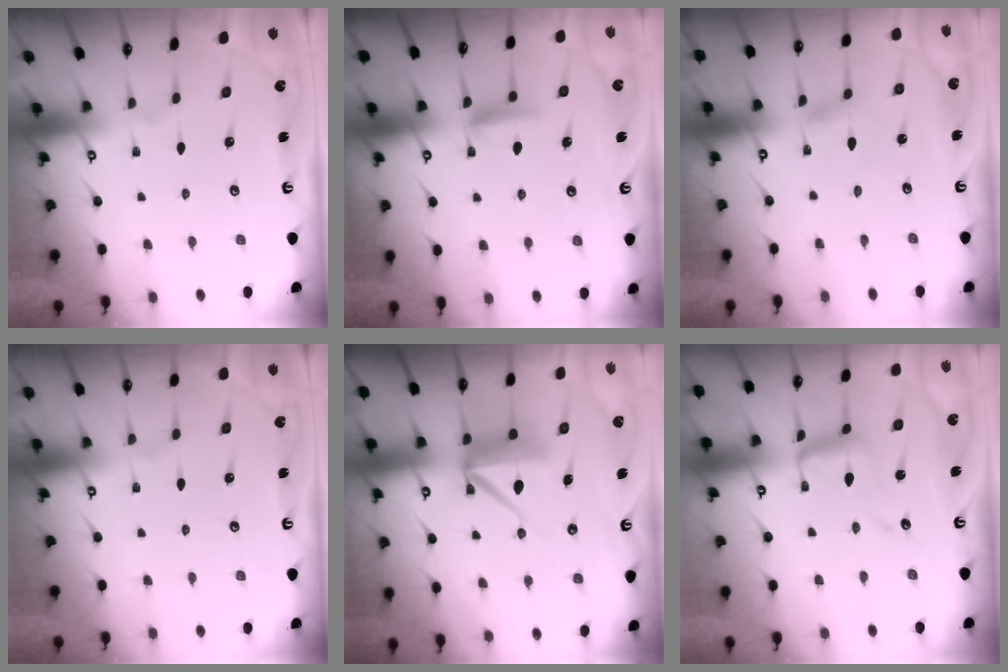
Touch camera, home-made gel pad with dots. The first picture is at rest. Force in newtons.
{"total": 7.1, "press": 7.1, "slide": 0.7}
{"total": 2.1, "press": 2.1, "slide": 0.2}
{"total": 0.0}
{"total": 10.0, "press": 9.9, "slide": 1.0}
{"total": 11.9, "press": 11.8, "slide": 1.0}